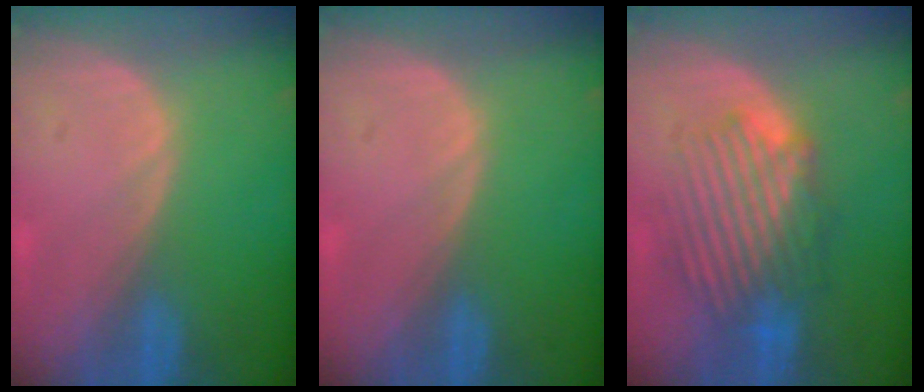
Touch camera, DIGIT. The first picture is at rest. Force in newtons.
{"total": 0.0}
{"total": 8.5, "press": 8.1, "slide": 2.6}